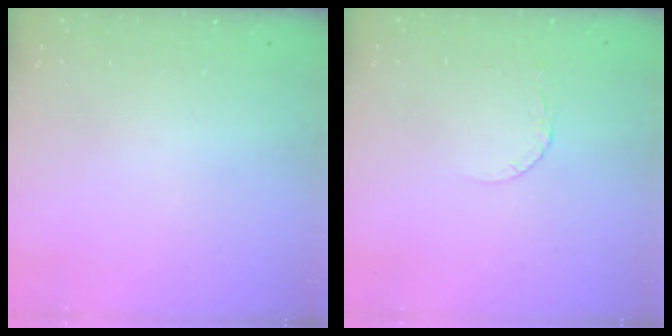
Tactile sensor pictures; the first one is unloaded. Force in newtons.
{"total": 2.6, "press": 2.6, "slide": 0.1}